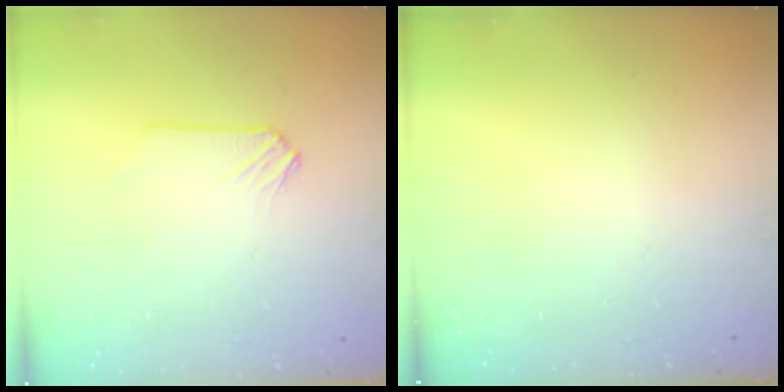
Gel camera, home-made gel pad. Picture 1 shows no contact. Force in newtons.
{"total": 0.0}